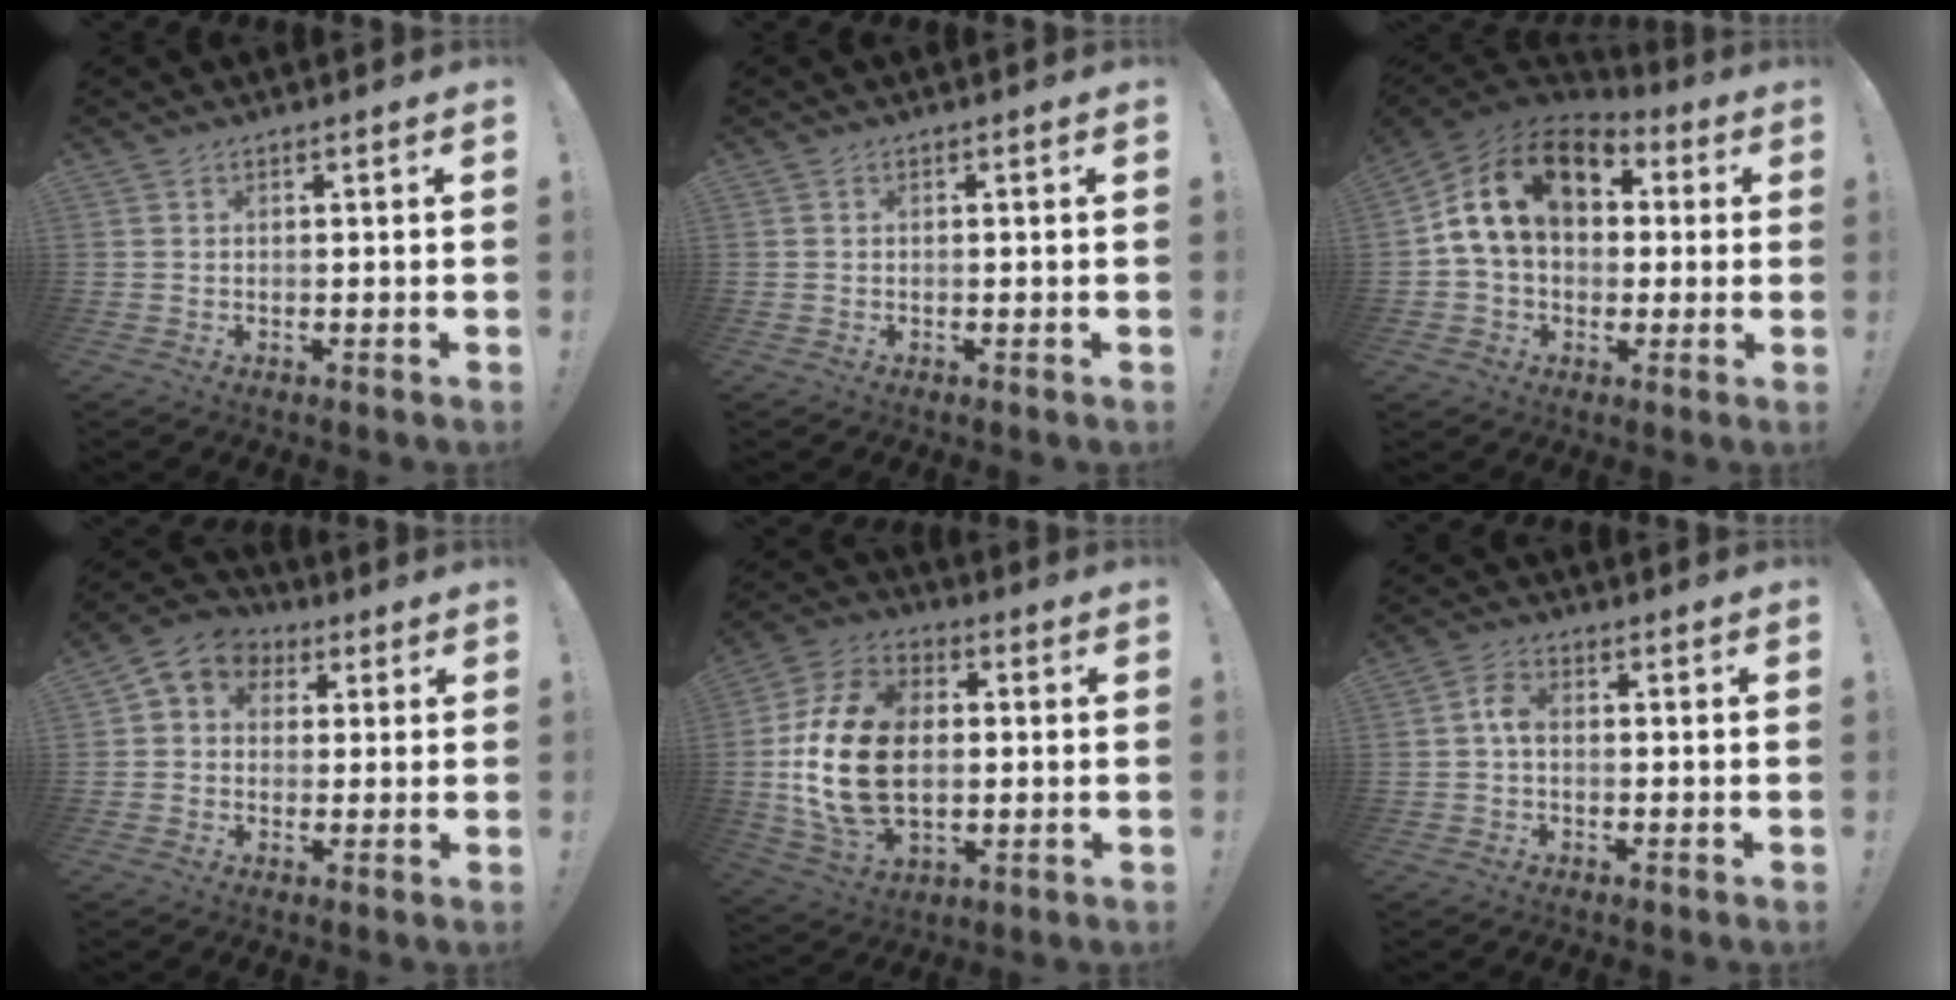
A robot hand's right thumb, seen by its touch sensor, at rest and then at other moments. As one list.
[{"total": 0.0}, {"total": 19.0, "force": [5.6, 12.8, 12.8], "torque": [-0.217, -0.005, 0.099]}, {"total": 5.9, "force": [1.2, 5.4, 2.1], "torque": [-0.024, -0.005, 0.026]}, {"total": 22.5, "force": [-0.6, 15.1, 16.6], "torque": [-0.301, 0.017, 0.001]}, {"total": 4.0, "force": [-0.3, 2.4, 3.2], "torque": [-0.067, 0.011, -0.006]}]